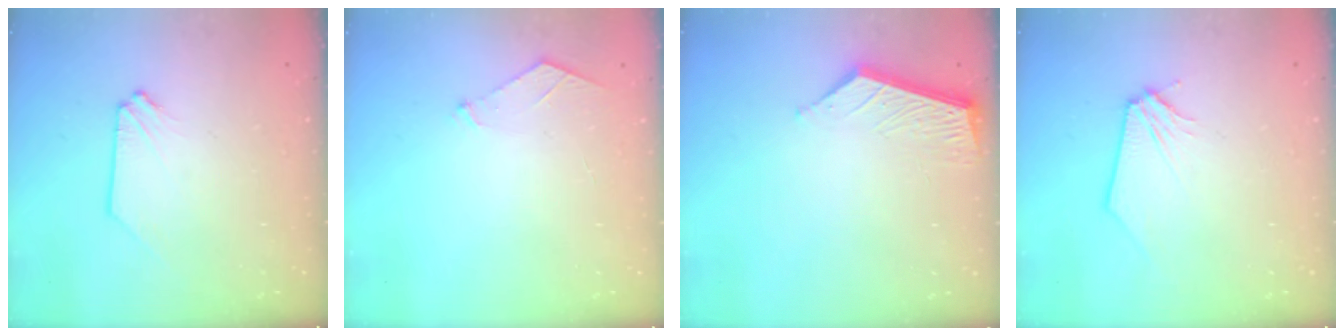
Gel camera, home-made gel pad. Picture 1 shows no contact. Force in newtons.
{"total": 4.7, "press": 4.6, "slide": 0.6}
{"total": 6.3, "press": 6.3, "slide": 0.6}
{"total": 0.0}